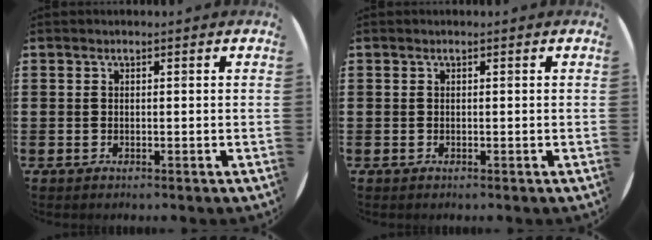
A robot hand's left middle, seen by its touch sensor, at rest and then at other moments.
{"total": 0.0}